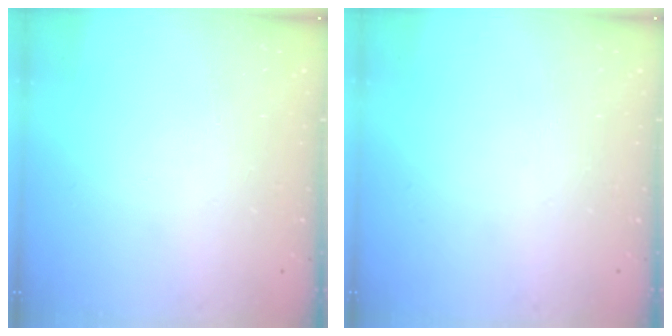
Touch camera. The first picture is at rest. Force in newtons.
{"total": 0.0}